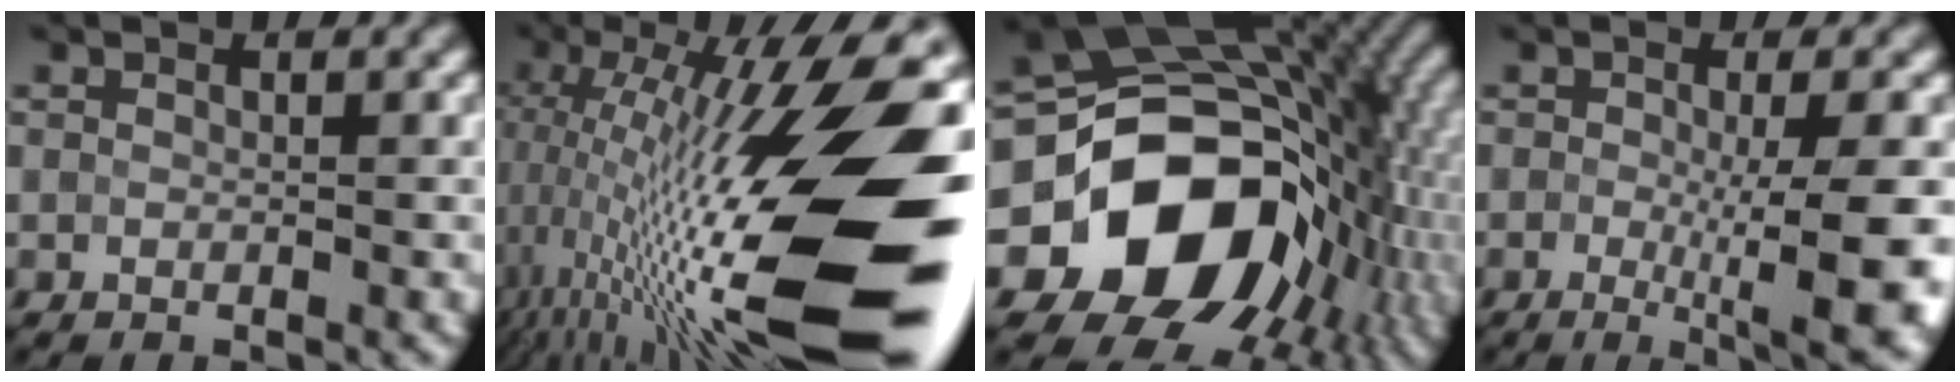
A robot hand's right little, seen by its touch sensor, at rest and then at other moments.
{"total": 20.2, "force": [-1.1, 5.4, 19.4], "torque": [-0.321, 0.003, -0.018]}
{"total": 18.0, "force": [-3.8, 13.7, 10.9], "torque": [-0.162, -0.015, -0.055]}
{"total": 8.2, "force": [-2.0, 1.5, 7.8], "torque": [-0.109, -0.008, -0.022]}